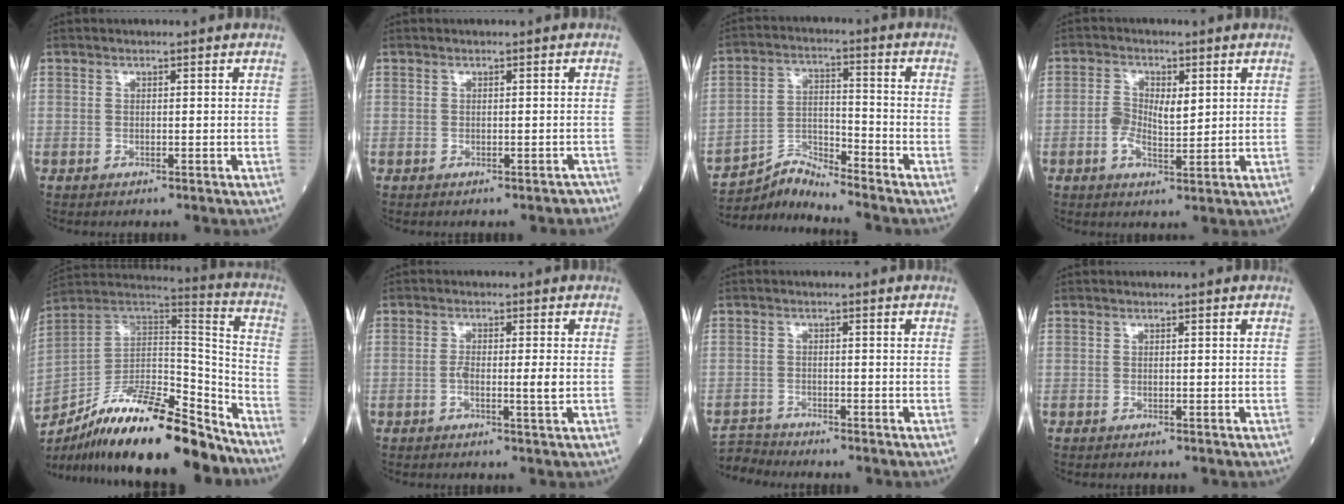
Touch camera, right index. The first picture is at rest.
{"total": 2.1, "force": [-1.7, 0.8, 0.8], "torque": [-0.005, 0.000, -0.018]}
{"total": 6.4, "force": [-6.3, -1.3, -0.4], "torque": [-0.005, 0.009, -0.116]}
{"total": 4.9, "force": [0.5, 2.3, 4.3], "torque": [-0.083, 0.009, 0.009]}
{"total": 24.9, "force": [-19.4, 5.1, 14.8], "torque": [-0.241, 0.002, -0.327]}
{"total": 3.4, "force": [-0.6, 0.2, 3.4], "torque": [-0.061, -0.001, -0.010]}
{"total": 3.0, "force": [-2.8, -0.4, -0.9], "torque": [0.021, -0.014, -0.053]}
{"total": 0.0}